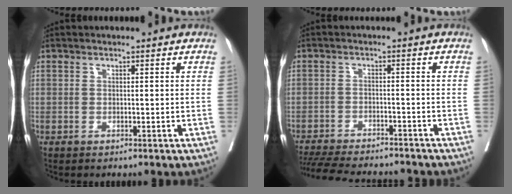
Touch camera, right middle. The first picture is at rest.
{"total": 16.4, "force": [-14.9, 2.4, 6.4], "torque": [-0.148, -0.029, -0.213]}